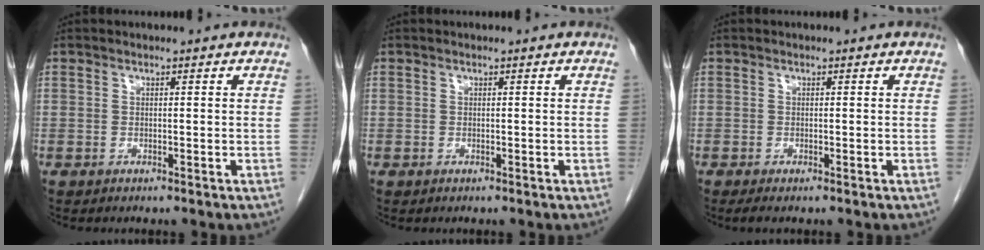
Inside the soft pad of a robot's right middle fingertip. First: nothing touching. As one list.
[{"total": 0.0}, {"total": 1.2, "force": [-0.9, 0.1, 0.8], "torque": [-0.018, -0.006, -0.014]}]